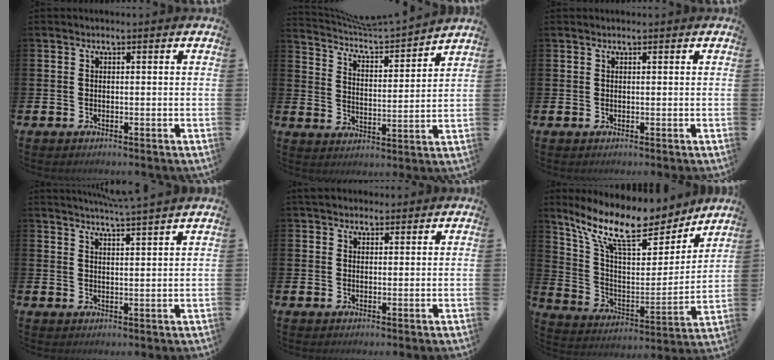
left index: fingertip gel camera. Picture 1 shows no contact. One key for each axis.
{"total": 5.8, "fx": 5.7, "fy": 0.2, "fz": 0.8, "tx": -0.044, "ty": -0.055, "tz": 0.098}
{"total": 0.0}
{"total": 4.2, "fx": 4.1, "fy": -1.2, "fz": 0.5, "tx": -0.022, "ty": -0.022, "tz": 0.072}
{"total": 3.1, "fx": 2.8, "fy": 1.3, "fz": 0.5, "tx": 0.002, "ty": -0.008, "tz": 0.048}
{"total": 12.7, "fx": 10.4, "fy": 3.8, "fz": 6.2, "tx": -0.151, "ty": -0.065, "tz": 0.177}